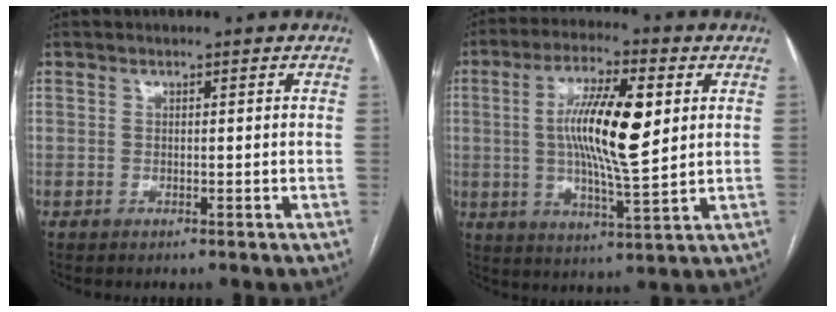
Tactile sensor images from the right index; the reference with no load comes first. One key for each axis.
{"total": 13.4, "fx": 2.2, "fy": 2.4, "fz": 13.0, "tx": -0.235, "ty": 0.005, "tz": 0.035}